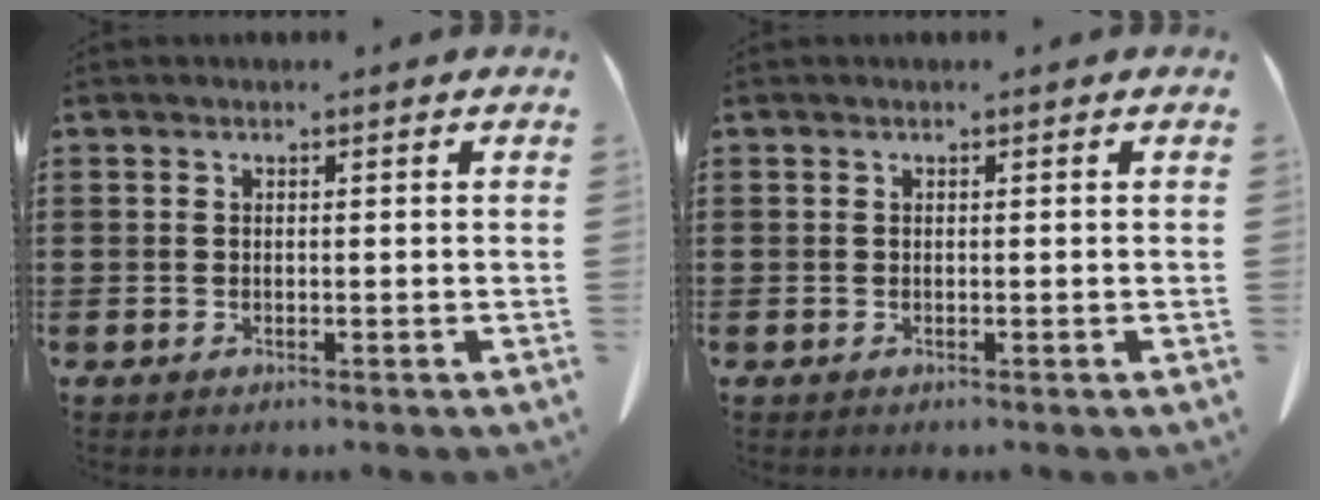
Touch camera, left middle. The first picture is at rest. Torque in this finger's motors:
{"motor_torque": [0.02, 0.02, -0.09, 0.01]}